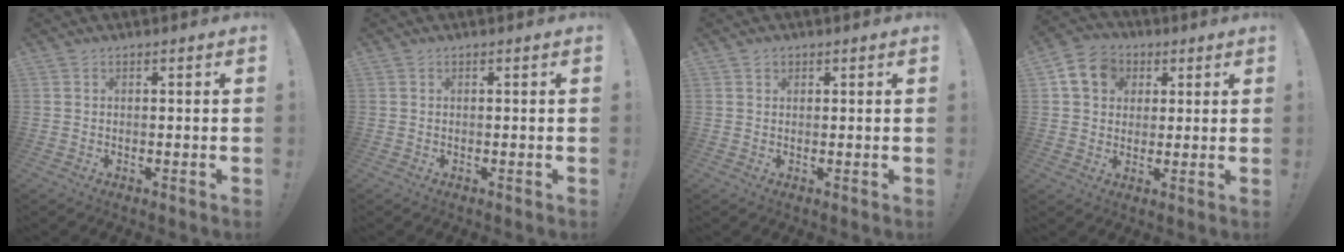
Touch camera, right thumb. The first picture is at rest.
{"total": 0.0}
{"total": 1.2, "force": [0.8, 0.9, 0.2], "torque": [-0.003, 0.001, 0.014]}
{"total": 10.6, "force": [3.7, 9.0, 4.4], "torque": [-0.063, -0.004, 0.076]}